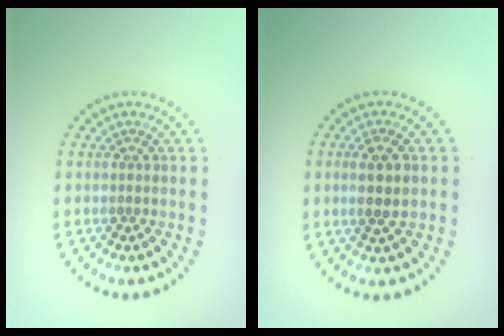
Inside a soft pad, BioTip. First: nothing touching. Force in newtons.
{"total": 2.4, "press": 2.3, "slide": 0.7}